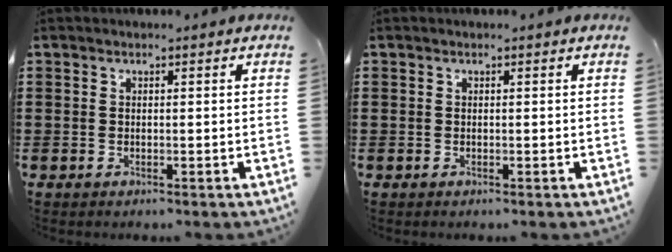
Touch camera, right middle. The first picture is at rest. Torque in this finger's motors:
{"motor_torque": [0.54, -0.54, -0.06, 0.00]}